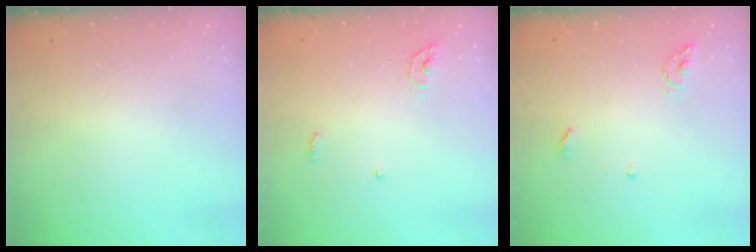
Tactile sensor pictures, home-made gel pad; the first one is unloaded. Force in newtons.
{"total": 4.3, "press": 4.3, "slide": 0.3}
{"total": 4.3, "press": 4.3, "slide": 0.4}